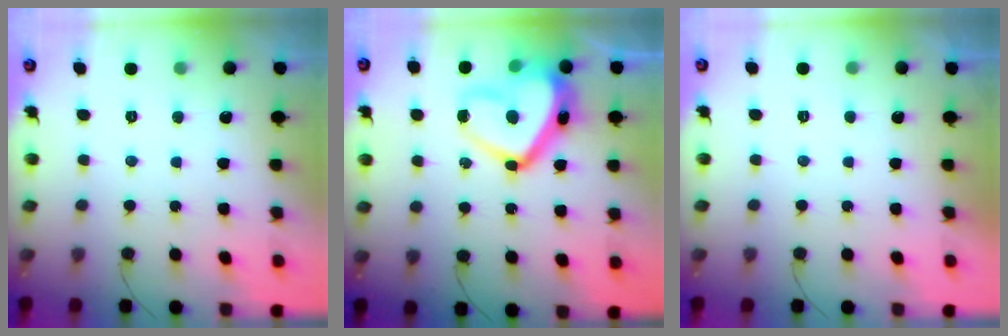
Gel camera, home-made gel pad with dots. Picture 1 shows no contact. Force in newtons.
{"total": 19.3, "press": 19.2, "slide": 1.8}
{"total": 2.3, "press": 2.3, "slide": 0.4}